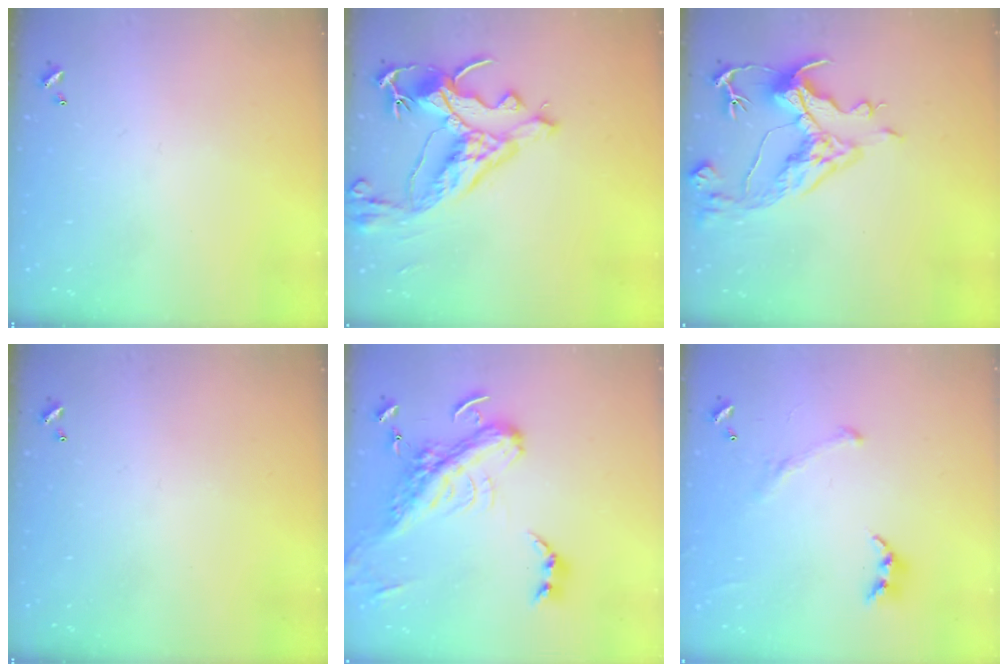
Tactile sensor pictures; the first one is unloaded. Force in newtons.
{"total": 10.4, "press": 10.2, "slide": 2.1}
{"total": 7.1, "press": 6.9, "slide": 1.4}
{"total": 0.0}
{"total": 9.5, "press": 9.3, "slide": 2.2}
{"total": 2.3, "press": 2.1, "slide": 1.0}